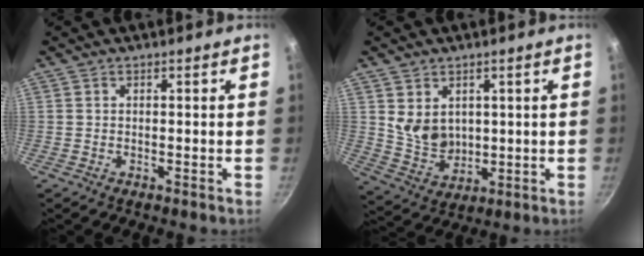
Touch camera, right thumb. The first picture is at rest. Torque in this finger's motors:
{"motor_torque": [-0.16, 0.21, 0.11, 0.03, 0.12]}